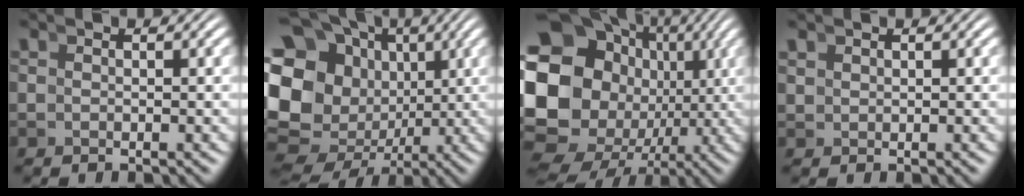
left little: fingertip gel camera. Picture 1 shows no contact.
{"total": 19.0, "force": [0.4, 15.6, 10.9], "torque": [-0.205, -0.038, 0.006]}
{"total": 21.8, "force": [-2.2, 18.0, 12.2], "torque": [-0.265, -0.073, -0.025]}
{"total": 0.8, "force": [0.7, 0.5, 0.2], "torque": [-0.002, 0.002, 0.019]}